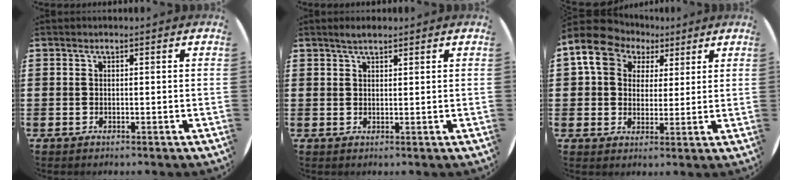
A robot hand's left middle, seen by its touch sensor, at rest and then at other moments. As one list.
[{"total": 1.8, "force": [1.5, 0.4, 0.9], "torque": [-0.018, 0.004, 0.027]}, {"total": 8.4, "force": [4.9, 6.2, 2.7], "torque": [-0.070, 0.005, 0.089]}]